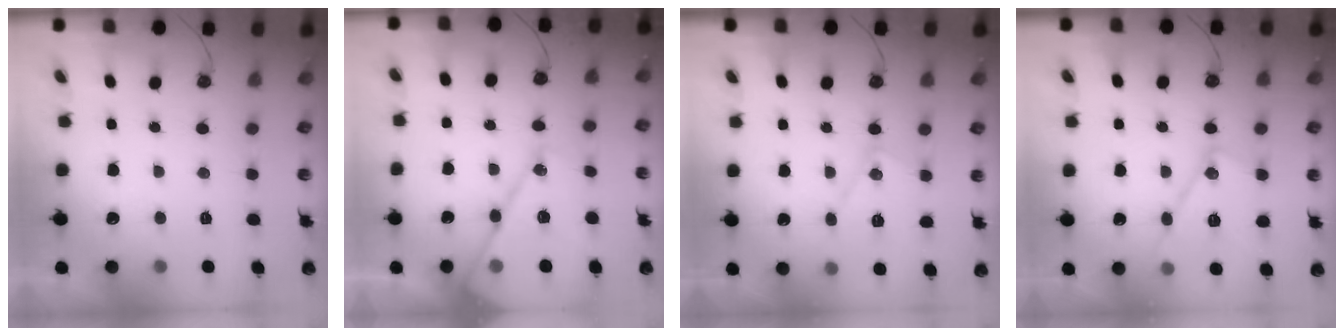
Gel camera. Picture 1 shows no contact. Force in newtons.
{"total": 17.3, "press": 17.3, "slide": 1.2}
{"total": 12.2, "press": 12.2, "slide": 0.6}
{"total": 13.5, "press": 13.4, "slide": 1.2}